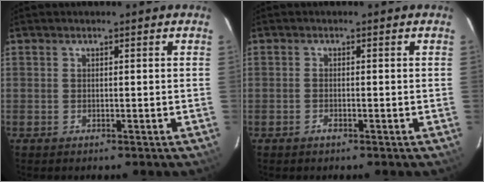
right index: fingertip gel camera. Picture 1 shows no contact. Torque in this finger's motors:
{"motor_torque": [0.13, 0.04, 0.03, 0.02]}